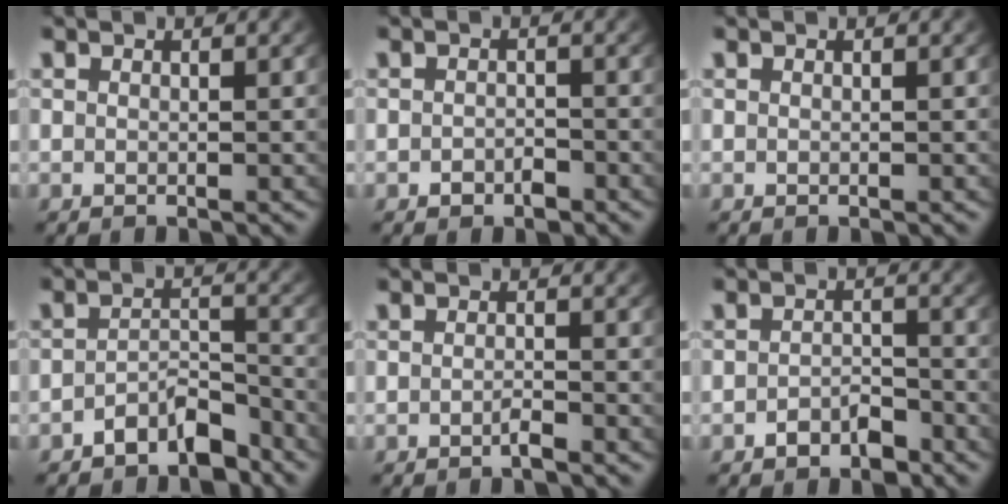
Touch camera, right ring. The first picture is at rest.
{"total": 1.2, "force": [-1.0, 0.5, 0.4], "torque": [-0.007, -0.007, -0.012]}
{"total": 0.0}
{"total": 4.7, "force": [-3.9, 1.9, 1.9], "torque": [-0.018, -0.006, -0.065]}
{"total": 1.0, "force": [-0.9, 0.0, 0.4], "torque": [-0.010, -0.003, -0.017]}
{"total": 2.5, "force": [-2.0, 1.1, 1.0], "torque": [-0.011, -0.006, -0.031]}